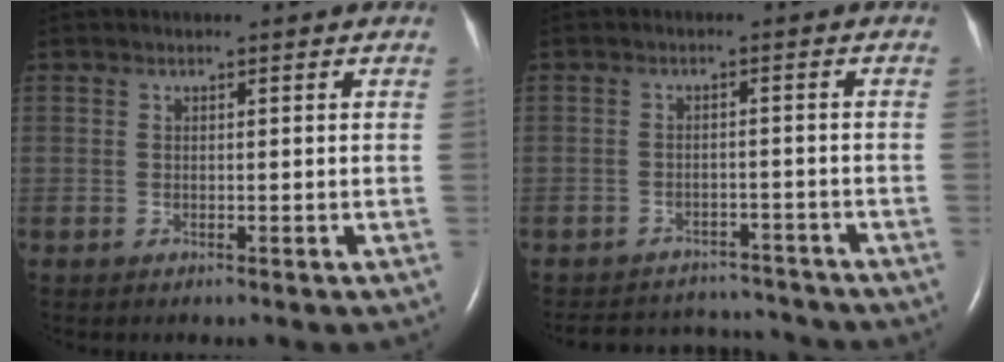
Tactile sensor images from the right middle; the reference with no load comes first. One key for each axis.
{"total": 10.5, "fx": -10.1, "fy": 2.5, "fz": 1.0, "tx": -0.029, "ty": 0.013, "tz": -0.133}